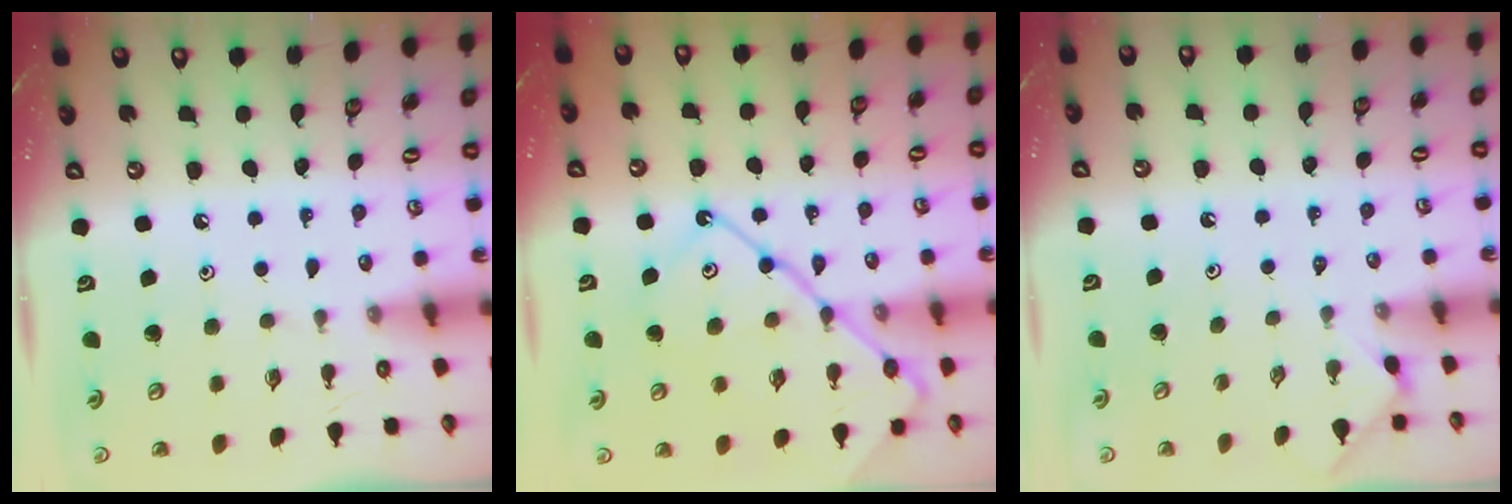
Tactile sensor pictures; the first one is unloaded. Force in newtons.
{"total": 15.5, "press": 15.4, "slide": 1.5}
{"total": 2.3, "press": 2.3, "slide": 0.3}